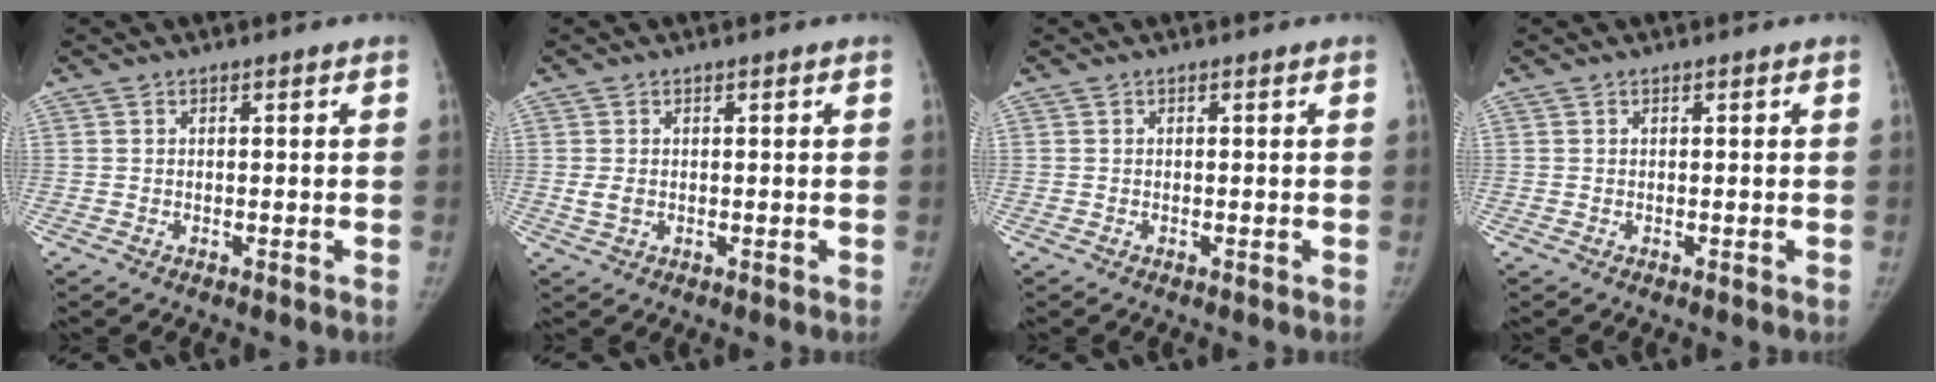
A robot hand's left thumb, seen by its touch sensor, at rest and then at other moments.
{"total": 1.9, "force": [0.1, 1.4, 1.3], "torque": [-0.021, -0.002, 0.004]}
{"total": 0.0}
{"total": 0.0}